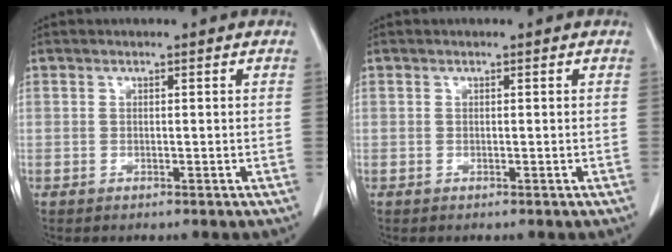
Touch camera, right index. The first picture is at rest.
{"total": 0.0}